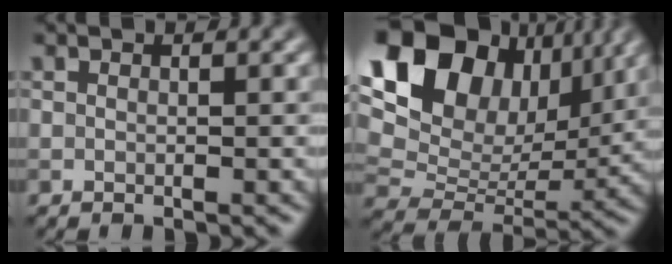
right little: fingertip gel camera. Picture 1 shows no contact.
{"total": 16.3, "force": [7.8, 11.0, 9.2], "torque": [-0.194, 0.044, 0.142]}